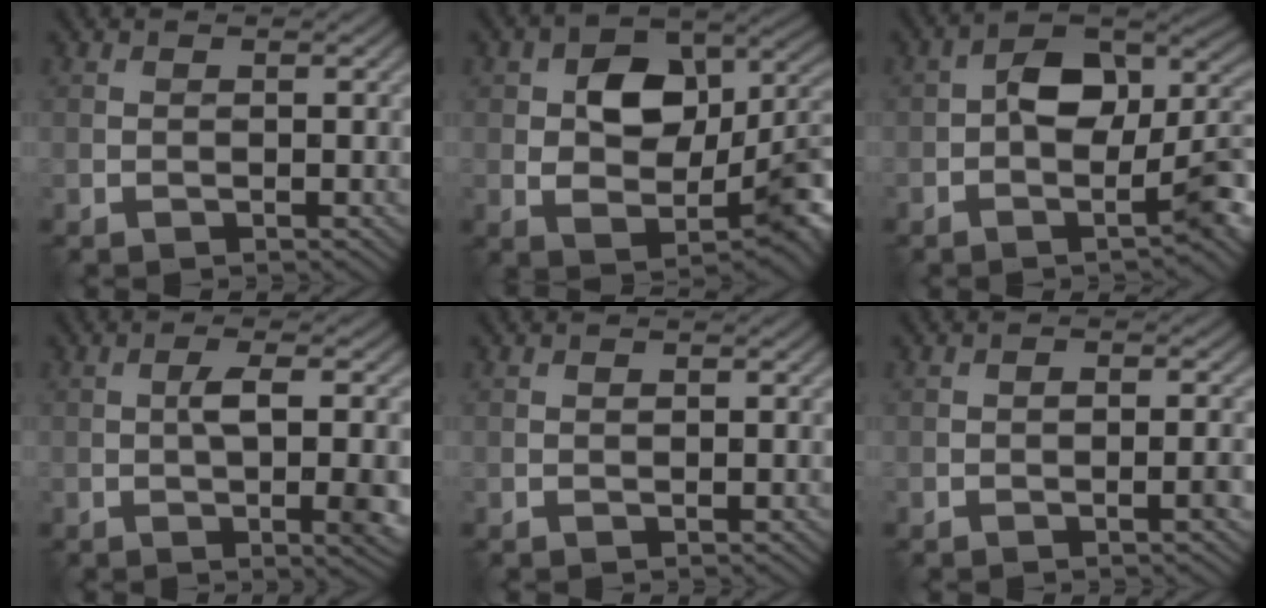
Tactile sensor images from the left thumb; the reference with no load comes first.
{"total": 11.6, "force": [0.4, 7.7, 8.7], "torque": [-0.135, -0.002, 0.008]}
{"total": 10.8, "force": [-1.4, 5.6, 9.2], "torque": [-0.132, 0.016, -0.036]}
{"total": 6.3, "force": [-0.4, 1.6, 6.1], "torque": [-0.102, -0.001, -0.003]}
{"total": 0.0}
{"total": 2.0, "force": [-0.6, 0.4, 1.8], "torque": [-0.026, 0.003, -0.012]}